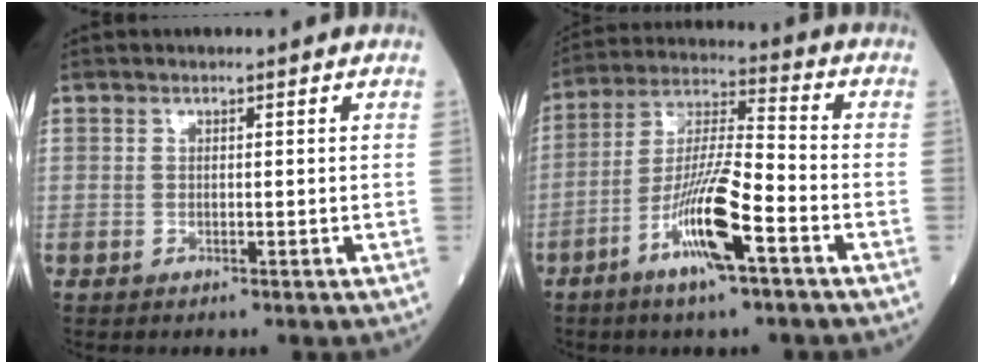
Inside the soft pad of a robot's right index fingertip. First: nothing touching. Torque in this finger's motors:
{"motor_torque": [1.08, -1.06, 0.27, 0.21]}